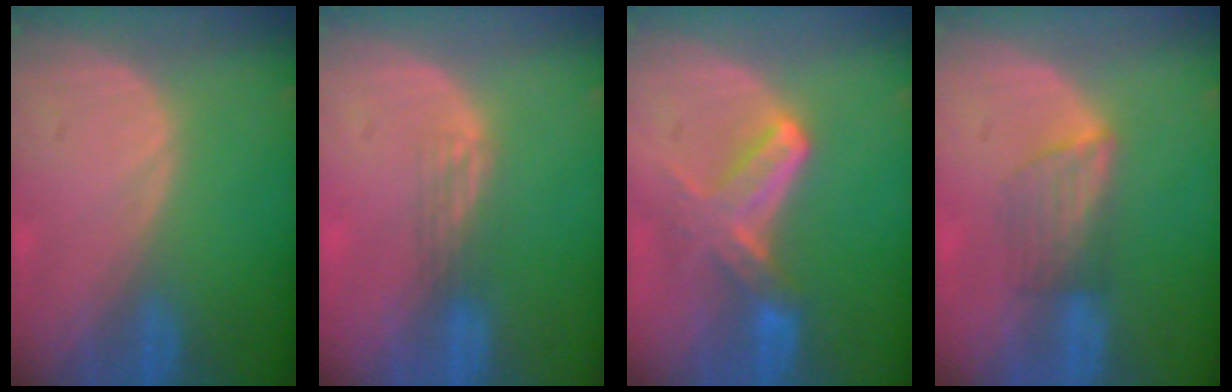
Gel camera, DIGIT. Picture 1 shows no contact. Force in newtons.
{"total": 2.1, "press": 1.6, "slide": 1.3}
{"total": 5.8, "press": 5.8, "slide": 0.3}
{"total": 4.1, "press": 3.8, "slide": 1.3}